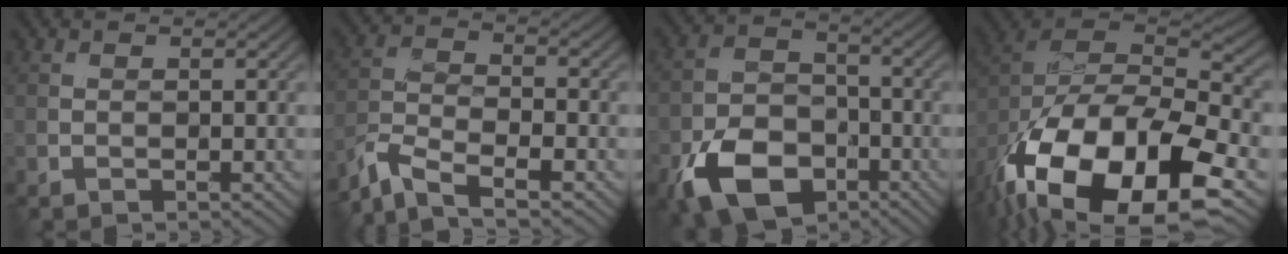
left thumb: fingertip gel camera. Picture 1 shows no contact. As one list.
[{"total": 6.2, "force": [-5.0, 1.7, 3.1], "torque": [-0.074, -0.010, -0.113]}, {"total": 11.2, "force": [-5.9, 7.1, 6.4], "torque": [-0.146, -0.018, -0.116]}, {"total": 20.3, "force": [-11.0, 9.7, 14.0], "torque": [-0.293, -0.036, -0.162]}]